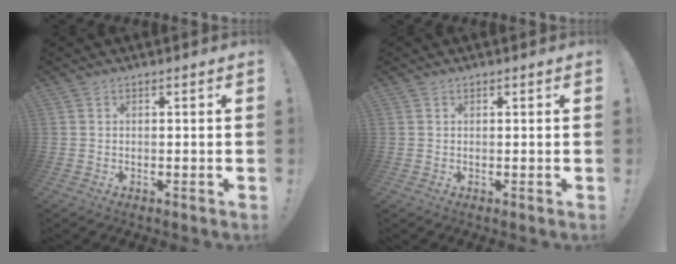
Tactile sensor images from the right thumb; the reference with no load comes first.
{"total": 0.0}